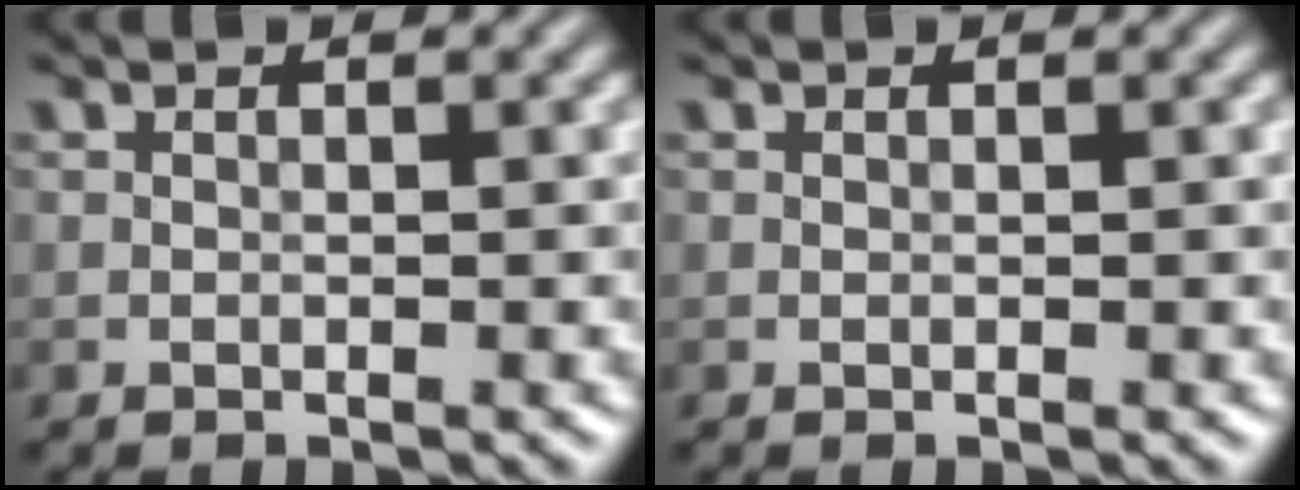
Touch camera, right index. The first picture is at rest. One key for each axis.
{"total": 0.0}